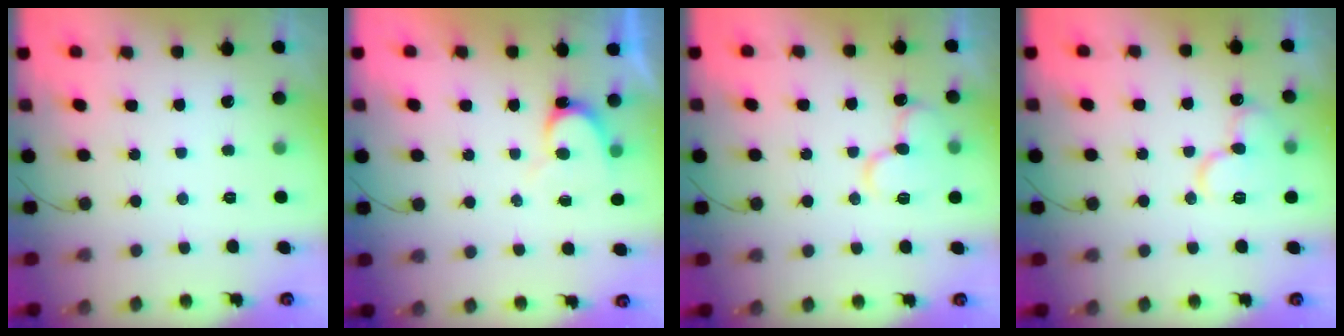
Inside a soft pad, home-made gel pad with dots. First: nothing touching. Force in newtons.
{"total": 7.6, "press": 7.6, "slide": 0.4}
{"total": 12.4, "press": 12.3, "slide": 1.5}
{"total": 12.9, "press": 12.8, "slide": 1.7}